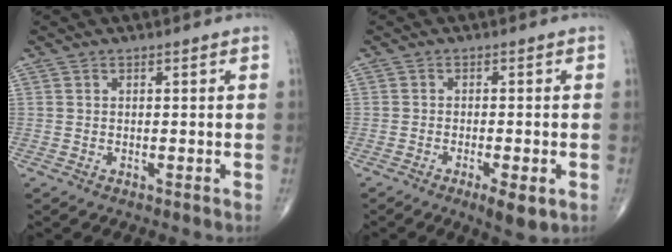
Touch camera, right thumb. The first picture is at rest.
{"total": 5.0, "force": [-2.2, 1.3, 4.3], "torque": [-0.067, -0.006, -0.031]}